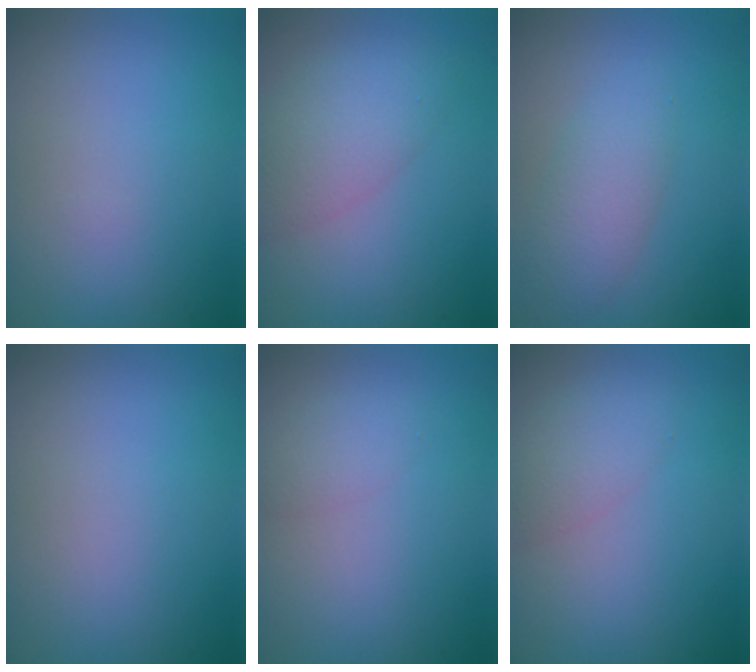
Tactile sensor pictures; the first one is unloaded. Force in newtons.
{"total": 4.7, "press": 4.7, "slide": 0.1}
{"total": 3.3, "press": 3.3, "slide": 0.2}
{"total": 0.0}
{"total": 1.7, "press": 1.7, "slide": 0.0}
{"total": 3.0, "press": 3.0, "slide": 0.1}